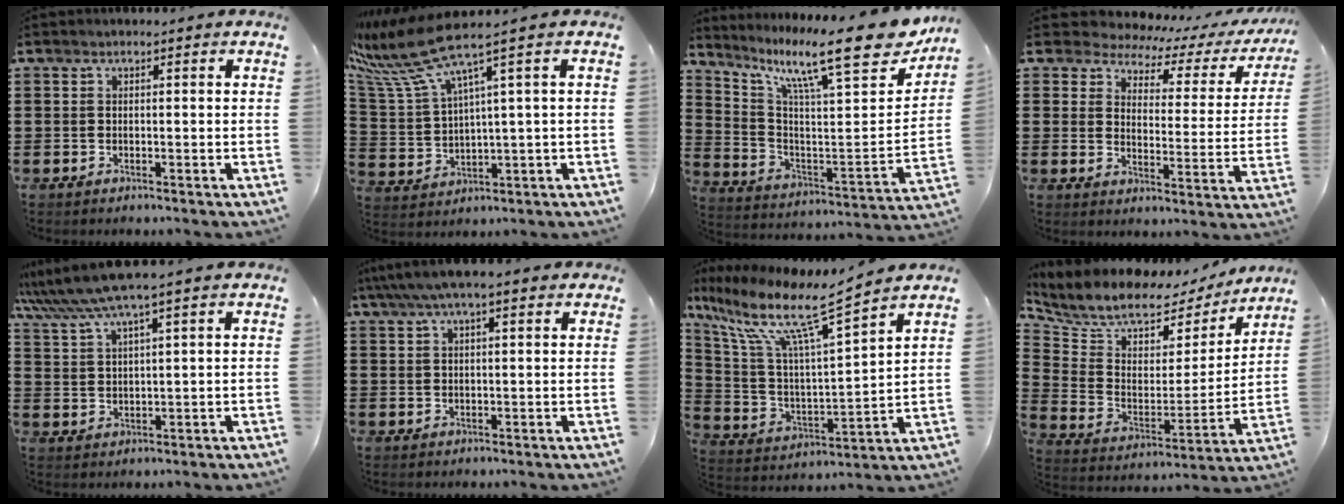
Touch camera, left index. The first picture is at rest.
{"total": 8.7, "force": [5.7, 1.0, 6.5], "torque": [-0.178, -0.047, 0.090]}
{"total": 14.5, "force": [10.5, 1.7, 9.8], "torque": [-0.196, -0.078, 0.164]}
{"total": 4.2, "force": [3.5, 2.1, 0.9], "torque": [-0.045, -0.018, 0.055]}
{"total": 6.3, "force": [4.8, -0.3, 4.0], "torque": [-0.092, -0.018, 0.085]}
{"total": 4.7, "force": [3.4, 0.9, 3.2], "torque": [-0.069, 0.003, 0.060]}
{"total": 12.0, "force": [8.2, 1.4, 8.7], "torque": [-0.203, -0.049, 0.127]}
{"total": 8.1, "force": [6.9, 3.3, 2.4], "torque": [-0.083, -0.049, 0.118]}